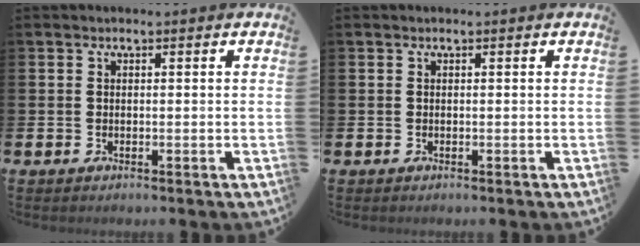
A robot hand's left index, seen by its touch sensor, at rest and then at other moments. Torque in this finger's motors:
{"motor_torque": [0.00, 0.00, 0.00, 0.00]}